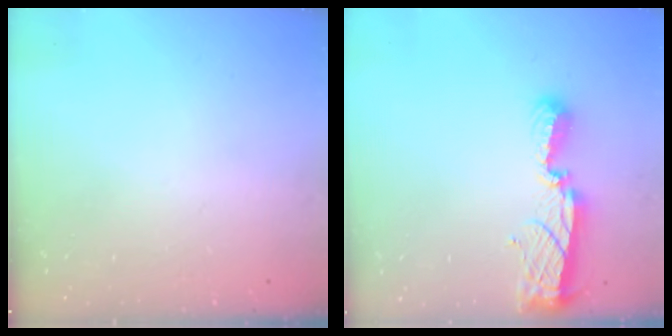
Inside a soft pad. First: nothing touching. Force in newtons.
{"total": 8.7, "press": 8.7, "slide": 0.7}